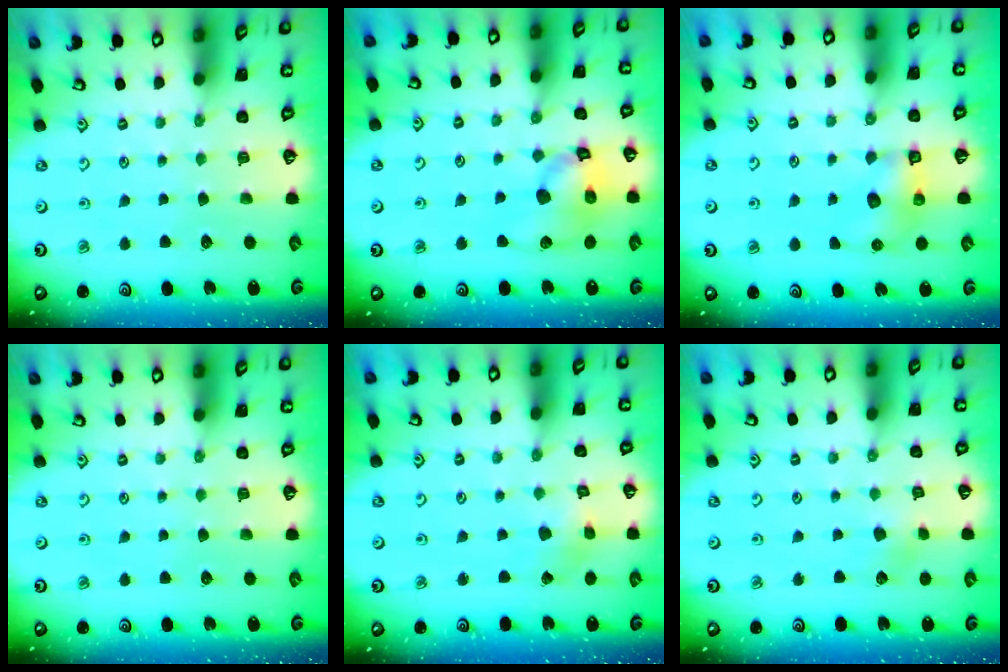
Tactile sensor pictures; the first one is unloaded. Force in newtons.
{"total": 13.8, "press": 13.7, "slide": 1.9}
{"total": 6.6, "press": 6.6, "slide": 0.2}
{"total": 0.0}
{"total": 2.6, "press": 2.6, "slide": 0.1}
{"total": 3.3, "press": 3.2, "slide": 0.5}